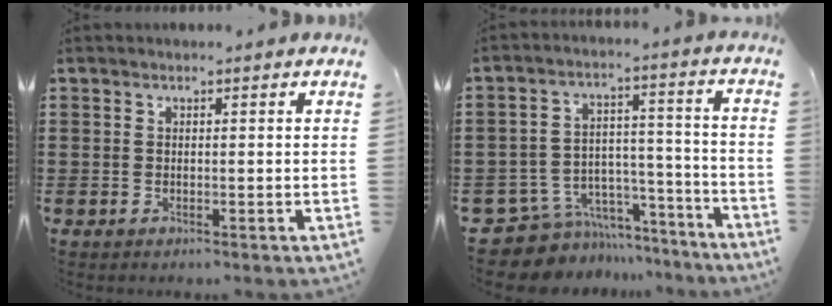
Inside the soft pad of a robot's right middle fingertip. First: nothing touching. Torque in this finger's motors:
{"motor_torque": [-0.11, 0.23, 0.04, -0.01]}